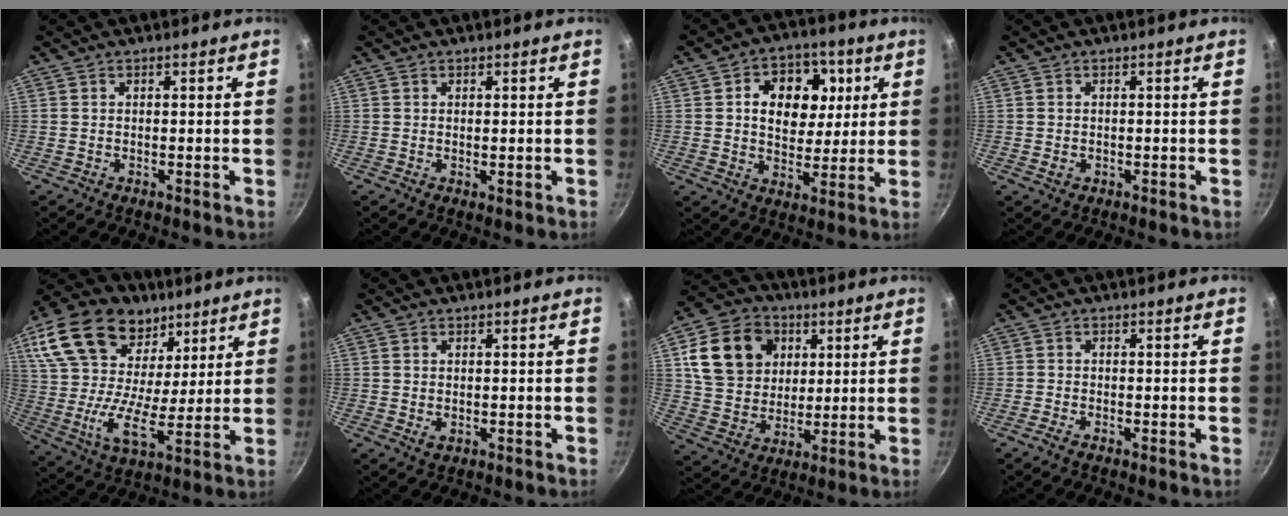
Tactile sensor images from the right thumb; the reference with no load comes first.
{"total": 0.8, "force": [0.2, 0.3, 0.7], "torque": [-0.009, -0.004, 0.001]}
{"total": 13.5, "force": [3.3, 10.1, 8.4], "torque": [-0.082, -0.006, 0.044]}
{"total": 1.2, "force": [-0.2, 1.0, 0.7], "torque": [-0.011, 0.001, -0.001]}
{"total": 25.9, "force": [14.6, 16.1, 14.2], "torque": [-0.281, -0.010, 0.254]}
{"total": 1.4, "force": [0.0, 1.0, 1.0], "torque": [-0.016, -0.002, 0.001]}
{"total": 16.4, "force": [5.0, 13.2, 8.4], "torque": [-0.132, -0.002, 0.090]}
{"total": 1.5, "force": [-1.1, 0.5, 0.8], "torque": [-0.025, 0.009, -0.026]}